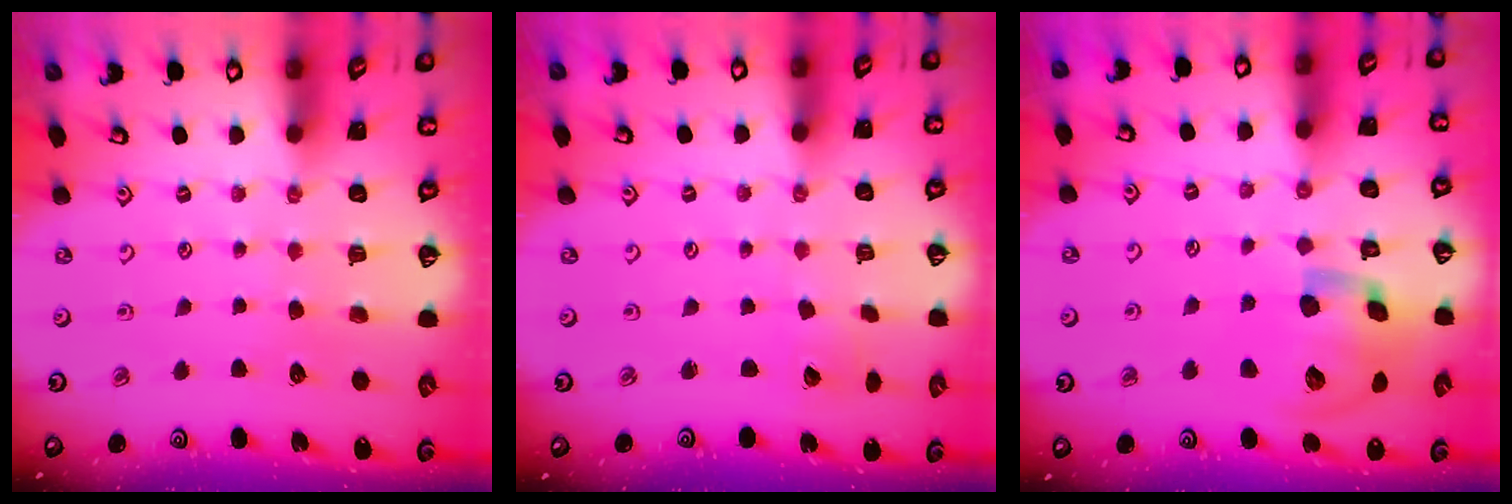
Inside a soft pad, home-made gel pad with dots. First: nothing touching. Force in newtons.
{"total": 2.6, "press": 2.6, "slide": 0.4}
{"total": 18.2, "press": 18.0, "slide": 2.9}